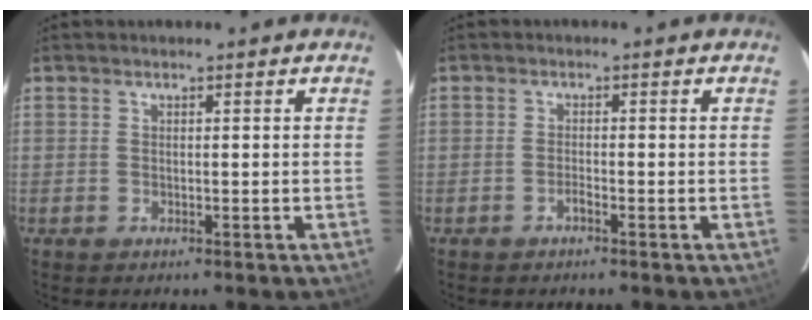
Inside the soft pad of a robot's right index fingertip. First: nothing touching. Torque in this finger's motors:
{"motor_torque": [0.32, -0.01, 0.02, 0.02]}